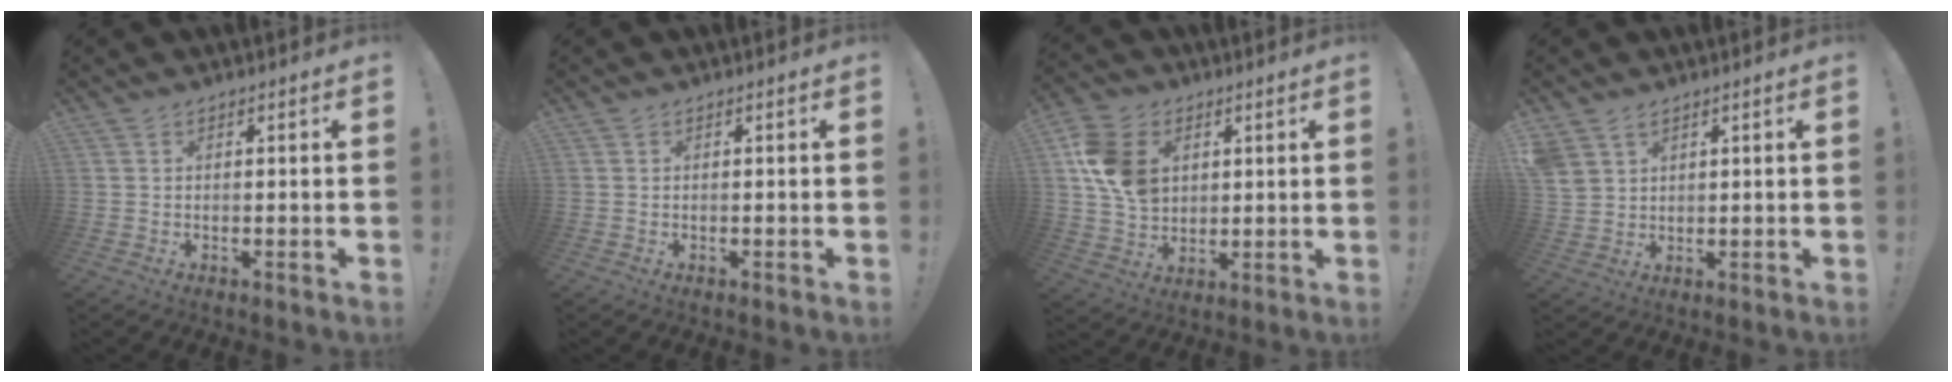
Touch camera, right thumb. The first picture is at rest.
{"total": 0.0}
{"total": 14.1, "force": [4.0, 10.8, 8.2], "torque": [-0.139, -0.004, 0.079]}
{"total": 4.9, "force": [3.1, 3.3, 1.7], "torque": [-0.029, -0.011, 0.064]}